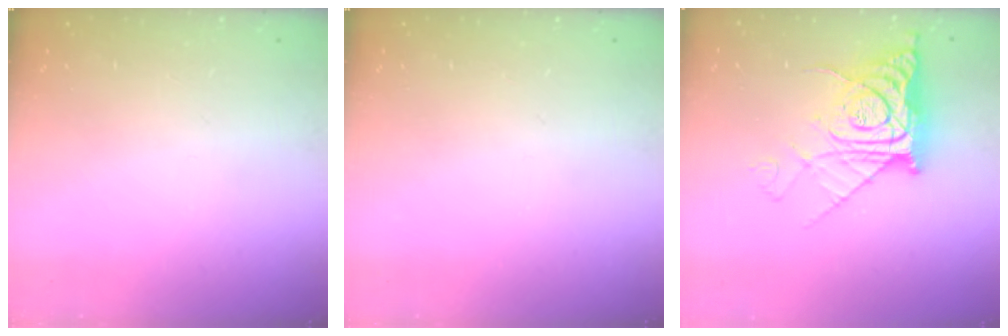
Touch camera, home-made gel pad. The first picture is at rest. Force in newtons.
{"total": 0.0}
{"total": 11.9, "press": 11.9, "slide": 1.4}